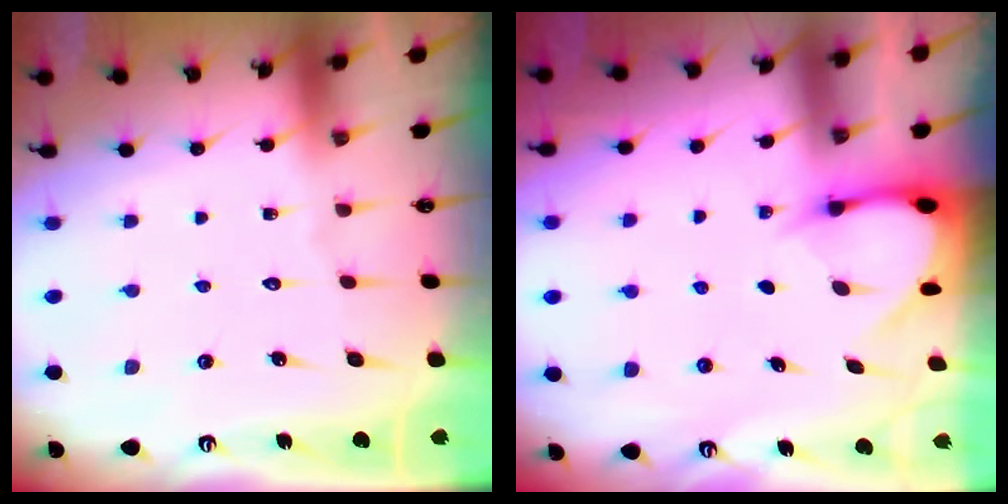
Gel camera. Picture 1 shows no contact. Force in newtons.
{"total": 3.7, "press": 3.6, "slide": 0.2}